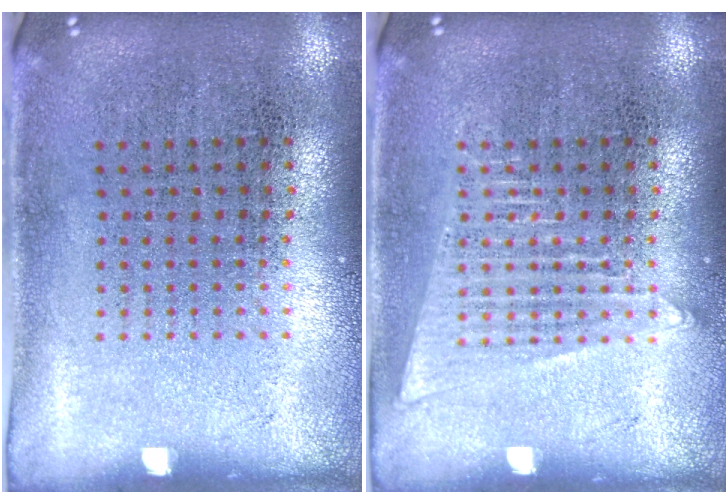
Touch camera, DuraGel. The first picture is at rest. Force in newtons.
{"total": 1.8, "press": 1.8, "slide": 0.3}